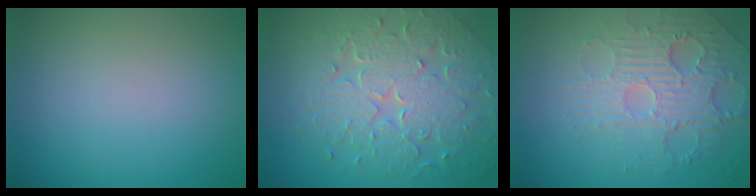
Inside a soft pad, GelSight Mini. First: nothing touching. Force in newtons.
{"total": 8.1, "press": 5.8, "slide": 5.7}
{"total": 4.3, "press": 4.0, "slide": 1.8}